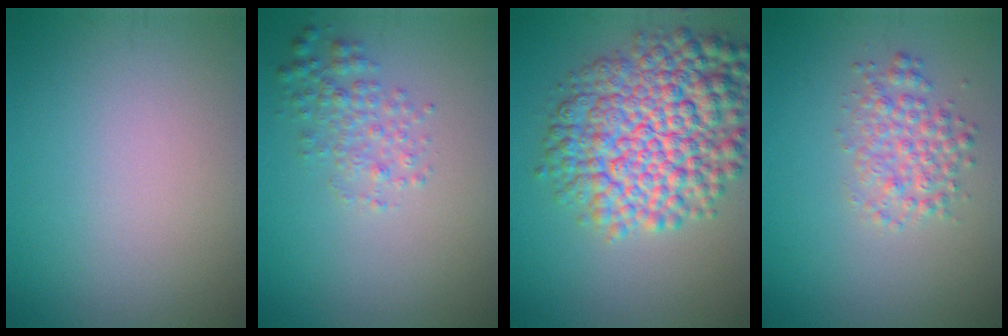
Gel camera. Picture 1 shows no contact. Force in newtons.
{"total": 2.4, "press": 2.4, "slide": 0.1}
{"total": 10.7, "press": 10.7, "slide": 0.3}
{"total": 2.8, "press": 2.8, "slide": 0.1}